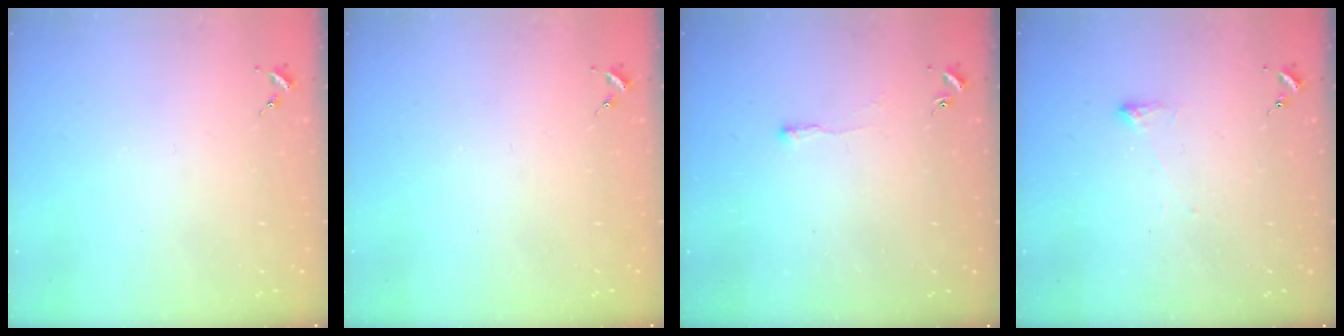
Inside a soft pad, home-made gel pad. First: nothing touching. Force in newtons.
{"total": 0.0}
{"total": 2.5, "press": 2.5, "slide": 0.5}
{"total": 3.1, "press": 3.1, "slide": 0.5}